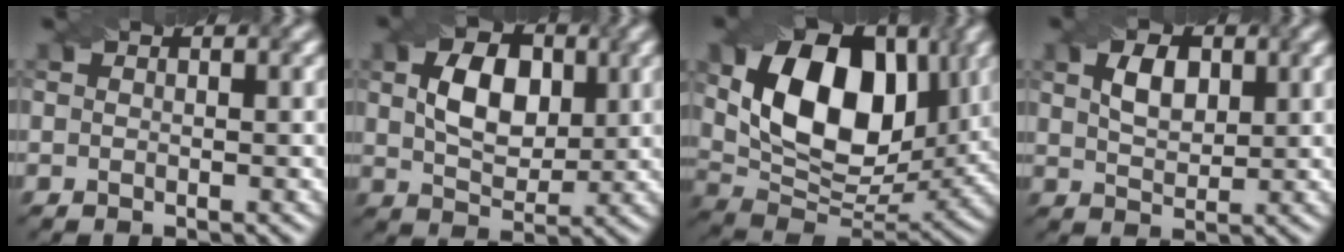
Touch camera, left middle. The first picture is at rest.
{"total": 5.8, "force": [1.3, 3.8, 4.2], "torque": [-0.079, 0.003, 0.019]}
{"total": 13.3, "force": [3.4, 8.6, 9.5], "torque": [-0.160, 0.002, 0.055]}
{"total": 3.2, "force": [1.2, 1.9, 2.3], "torque": [-0.050, 0.004, 0.025]}